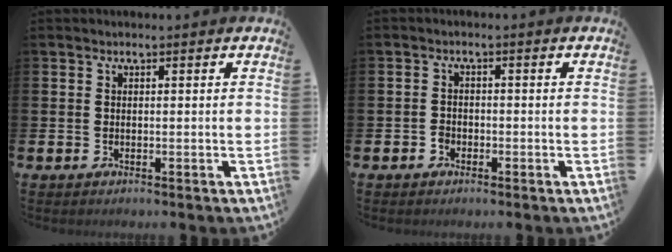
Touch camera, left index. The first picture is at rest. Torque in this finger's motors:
{"motor_torque": [-0.08, 0.04, -0.02, 0.00]}